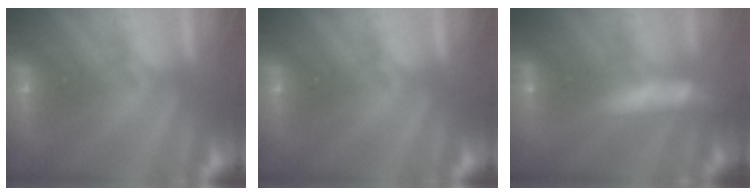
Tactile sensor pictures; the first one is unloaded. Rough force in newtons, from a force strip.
{"total": 0.0}
{"total": 9.5}